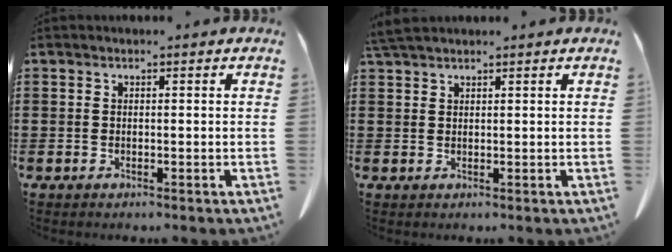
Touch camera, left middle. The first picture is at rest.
{"total": 2.4, "force": [2.0, 0.4, 1.2], "torque": [-0.029, 0.001, 0.041]}